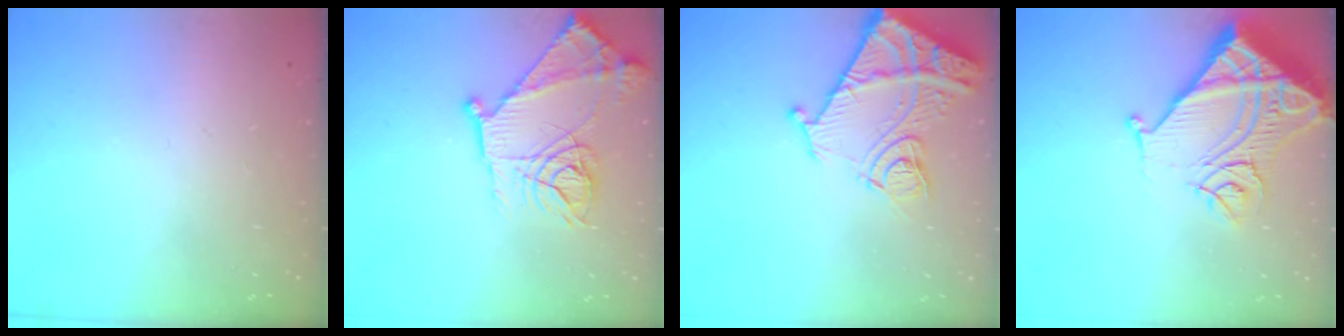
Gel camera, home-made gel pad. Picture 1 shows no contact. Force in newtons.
{"total": 16.5, "press": 16.5, "slide": 1.3}
{"total": 17.2, "press": 17.1, "slide": 2.0}
{"total": 14.2, "press": 14.1, "slide": 1.8}